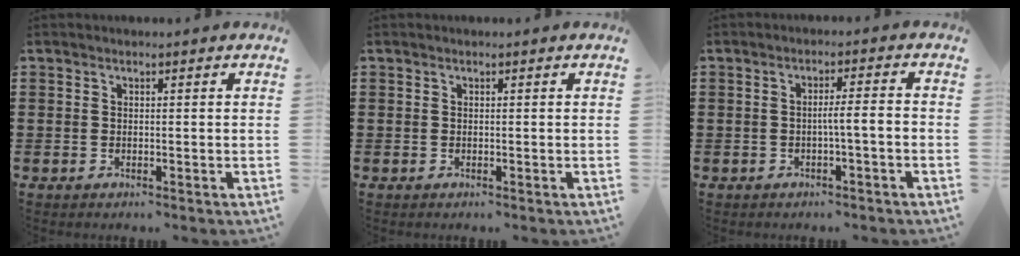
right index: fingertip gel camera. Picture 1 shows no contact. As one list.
[{"total": 0.0}, {"total": 2.8, "force": [-1.0, -0.1, 2.7], "torque": [-0.048, -0.003, -0.020]}]